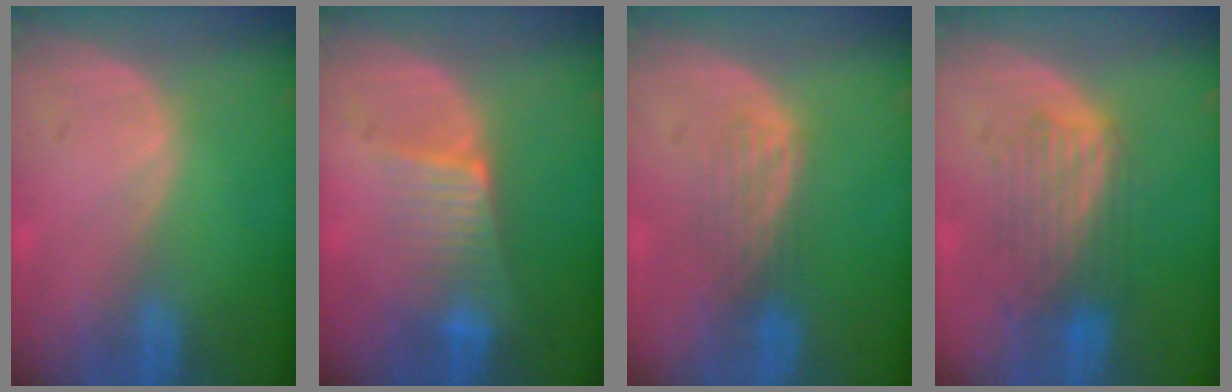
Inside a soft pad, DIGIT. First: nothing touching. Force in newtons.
{"total": 6.4, "press": 5.7, "slide": 3.1}
{"total": 3.7, "press": 3.2, "slide": 1.8}
{"total": 5.9, "press": 5.9, "slide": 0.4}